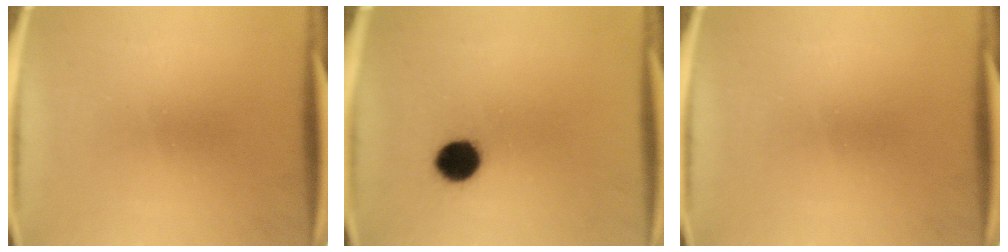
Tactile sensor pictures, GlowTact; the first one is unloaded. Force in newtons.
{"total": 7.0}
{"total": 0.0}